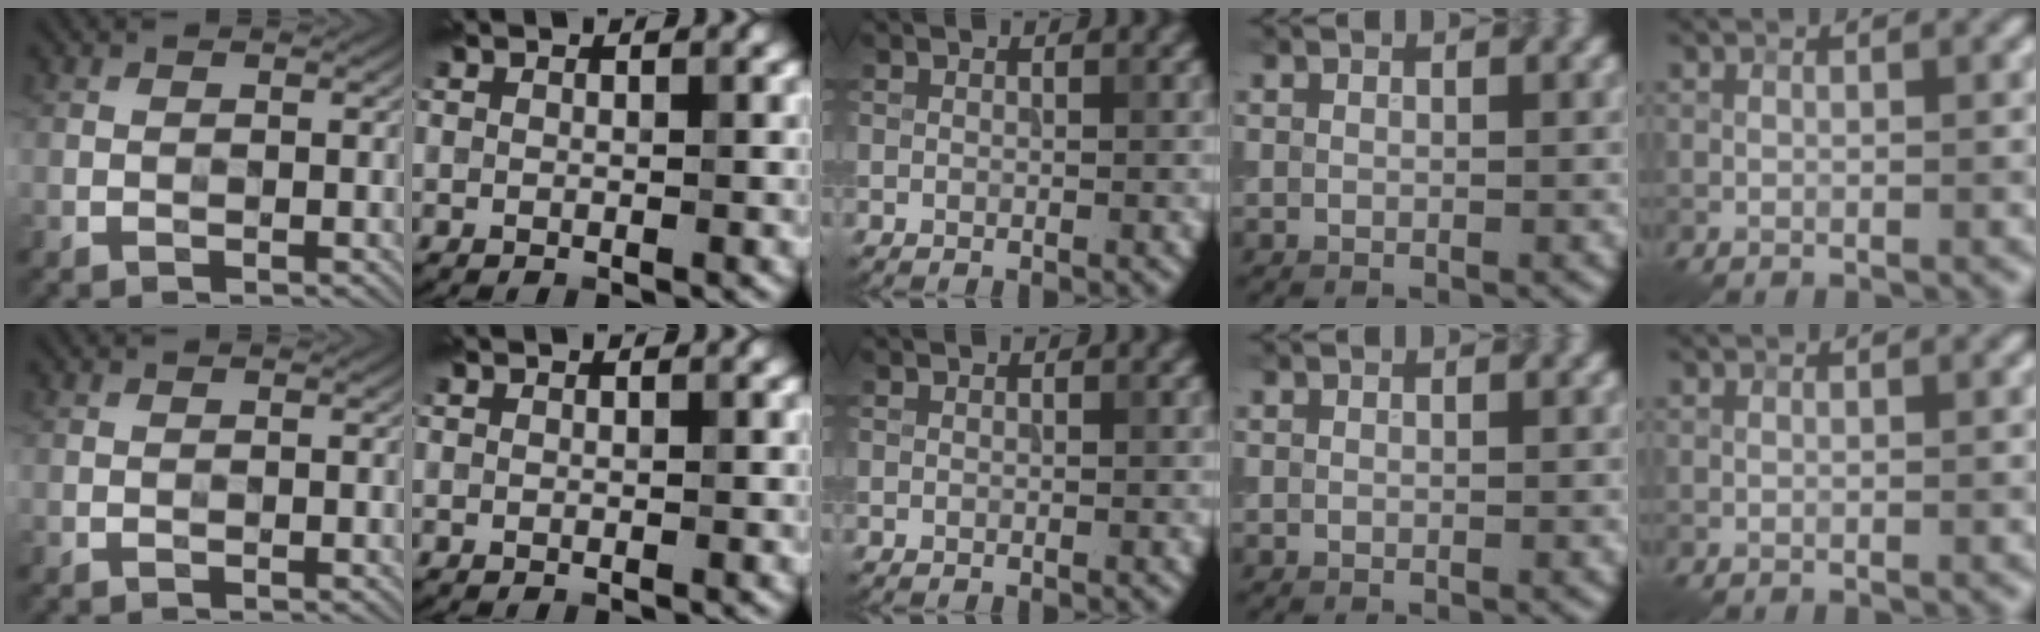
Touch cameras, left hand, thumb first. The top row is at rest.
{}